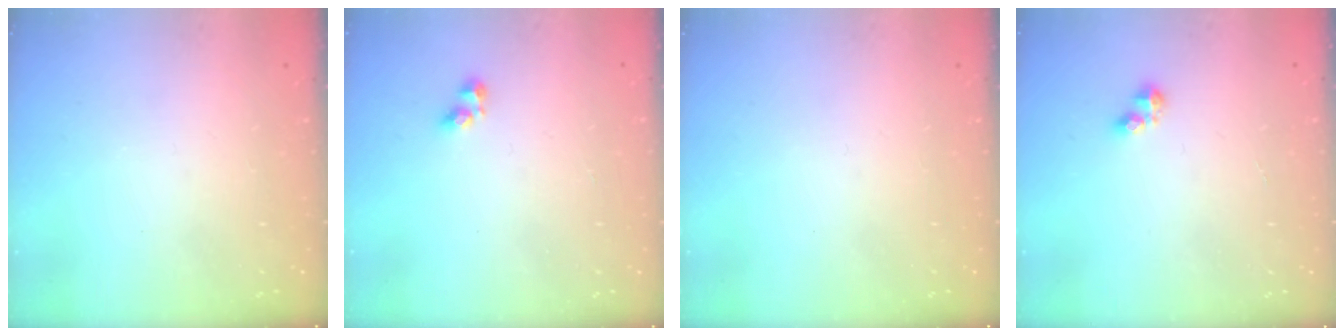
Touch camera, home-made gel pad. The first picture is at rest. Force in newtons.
{"total": 2.7, "press": 2.7, "slide": 0.3}
{"total": 0.0}
{"total": 2.8, "press": 2.8, "slide": 0.4}